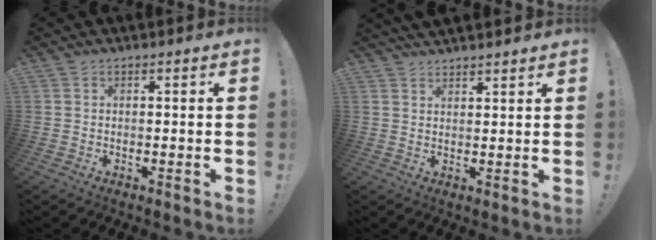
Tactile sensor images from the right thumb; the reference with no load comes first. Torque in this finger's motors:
{"motor_torque": [-0.11, 0.12, 0.84, 0.35, 0.12]}